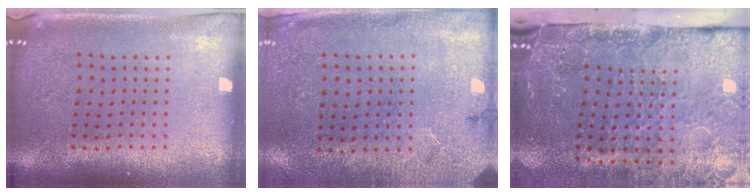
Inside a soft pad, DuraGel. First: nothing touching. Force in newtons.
{"total": 2.7, "press": 2.2, "slide": 1.6}
{"total": 4.9, "press": 3.7, "slide": 3.2}